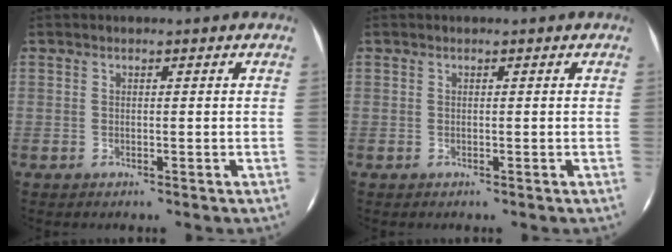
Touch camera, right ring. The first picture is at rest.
{"total": 0.0}